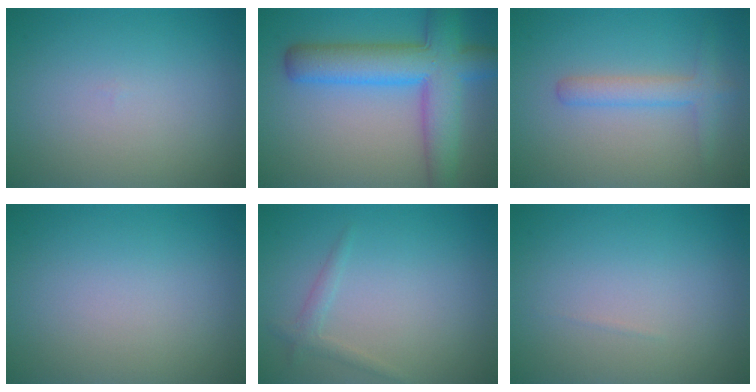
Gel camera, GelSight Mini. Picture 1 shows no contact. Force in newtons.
{"total": 8.1, "press": 8.1, "slide": 0.3}
{"total": 2.5, "press": 2.5, "slide": 0.1}
{"total": 0.0}
{"total": 1.2, "press": 1.2, "slide": 0.1}
{"total": 0.0}